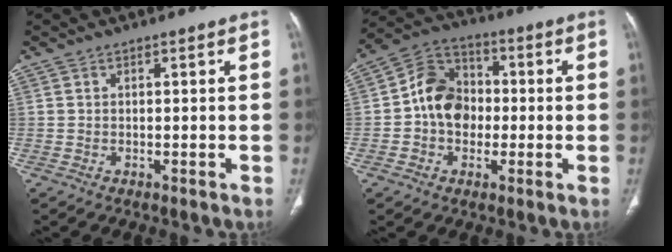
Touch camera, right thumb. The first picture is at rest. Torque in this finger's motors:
{"motor_torque": [1.73, 1.19, 1.00, -1.05, 0.07]}